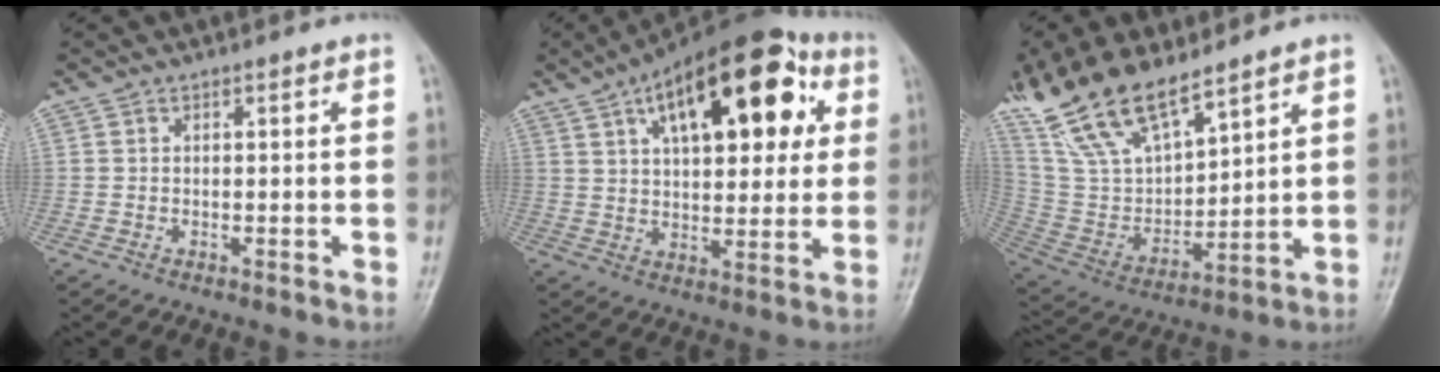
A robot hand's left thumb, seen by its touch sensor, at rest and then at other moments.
{"total": 22.6, "force": [8.8, 10.8, 17.8], "torque": [-0.237, 0.010, 0.133]}
{"total": 18.3, "force": [13.6, 7.1, 9.9], "torque": [-0.173, -0.052, 0.275]}